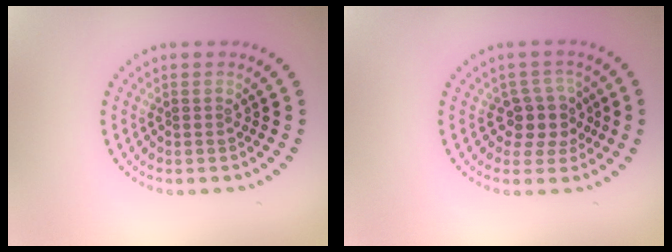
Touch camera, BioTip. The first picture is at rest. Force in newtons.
{"total": 3.0, "press": 2.5, "slide": 1.6}